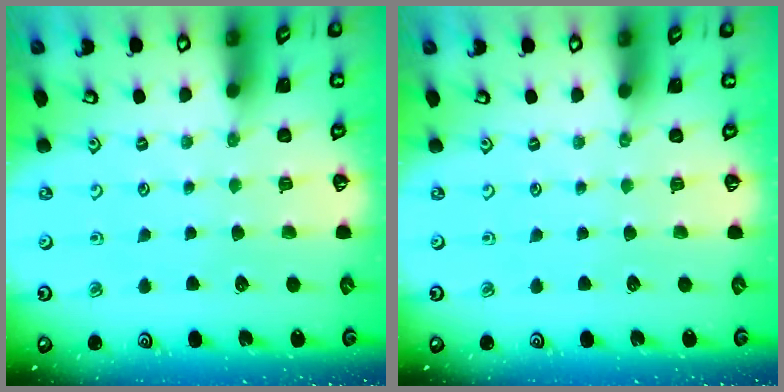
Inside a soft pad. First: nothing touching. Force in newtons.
{"total": 0.0}